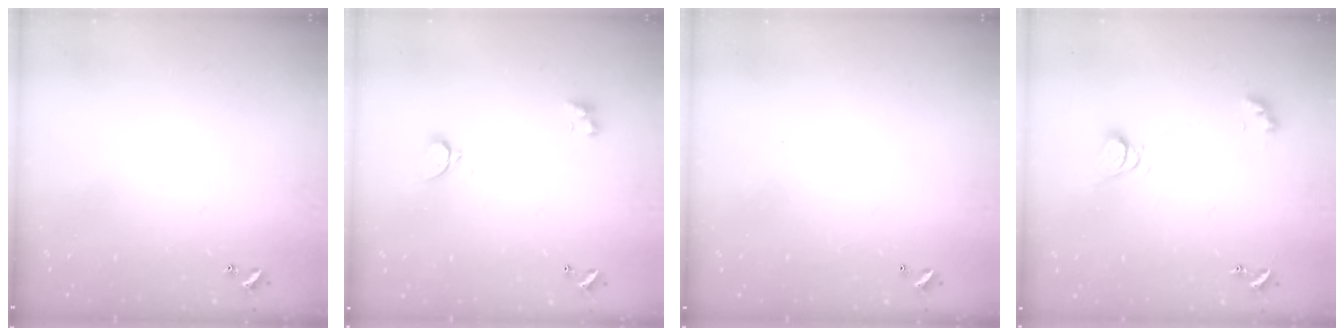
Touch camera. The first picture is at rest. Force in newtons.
{"total": 1.9, "press": 1.8, "slide": 0.6}
{"total": 2.9, "press": 2.9, "slide": 0.1}
{"total": 6.2, "press": 6.2, "slide": 0.6}